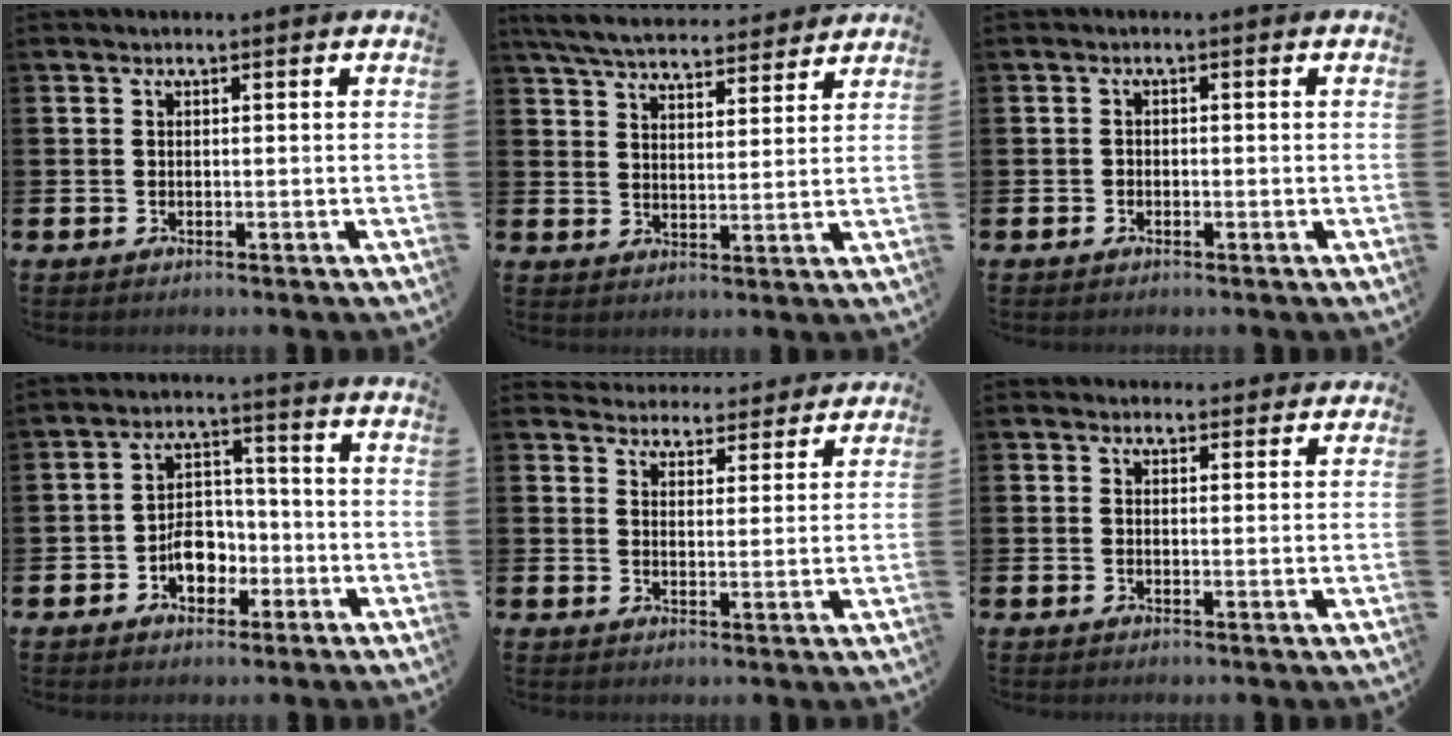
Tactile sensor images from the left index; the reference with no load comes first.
{"total": 6.6, "force": [6.3, 1.2, 1.5], "torque": [-0.052, -0.034, 0.112]}
{"total": 0.9, "force": [-0.6, 0.7, 0.2], "torque": [-0.013, 0.006, -0.012]}
{"total": 5.7, "force": [-2.1, 4.0, 3.4], "torque": [-0.053, 0.012, -0.043]}
{"total": 4.2, "force": [4.1, 1.1, -0.5], "torque": [-0.008, -0.031, 0.072]}
{"total": 1.9, "force": [1.8, 0.7, -0.1], "torque": [0.006, -0.005, 0.032]}